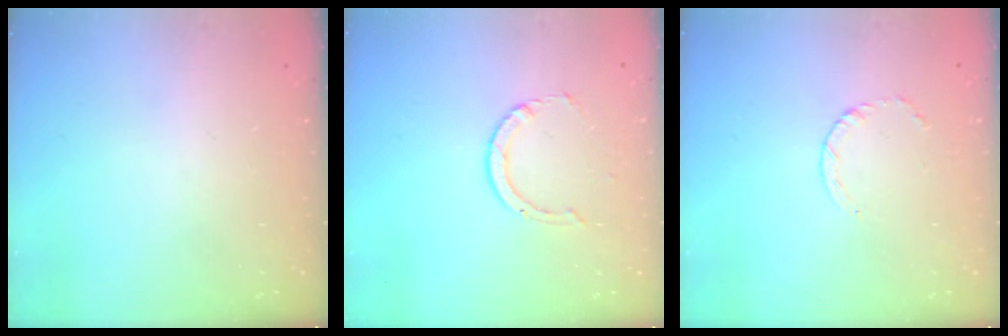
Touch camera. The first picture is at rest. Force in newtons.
{"total": 3.3, "press": 3.3, "slide": 0.3}
{"total": 3.2, "press": 3.2, "slide": 0.4}